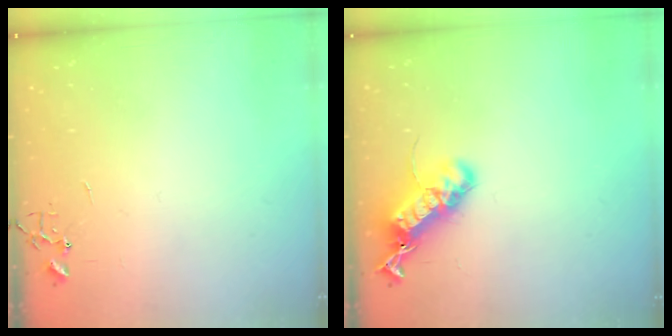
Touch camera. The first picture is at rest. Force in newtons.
{"total": 18.4, "press": 18.4, "slide": 0.6}